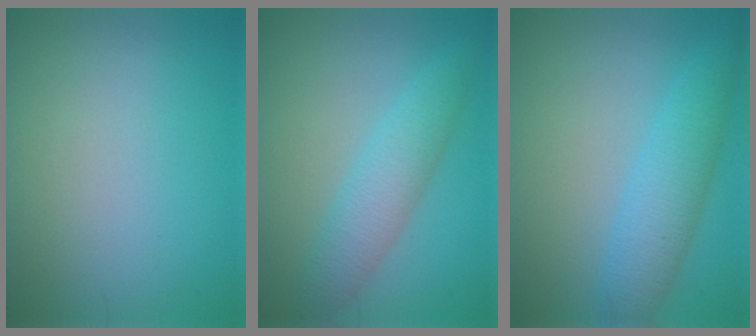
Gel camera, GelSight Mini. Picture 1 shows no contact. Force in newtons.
{"total": 3.7, "press": 3.7, "slide": 0.2}
{"total": 4.0, "press": 4.0, "slide": 0.1}